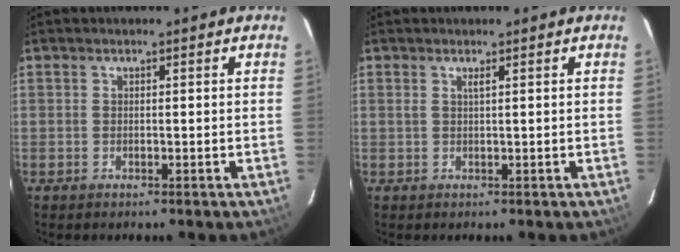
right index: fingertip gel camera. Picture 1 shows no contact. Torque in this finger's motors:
{"motor_torque": [0.04, 0.08, 0.02, 0.02]}